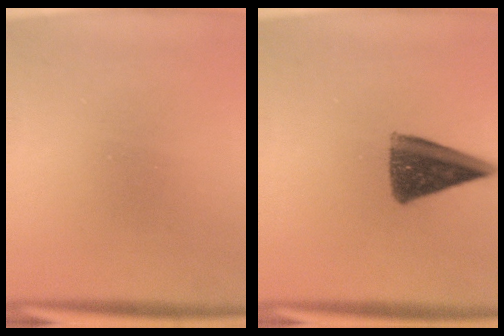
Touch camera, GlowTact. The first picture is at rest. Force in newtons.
{"total": 10.4}